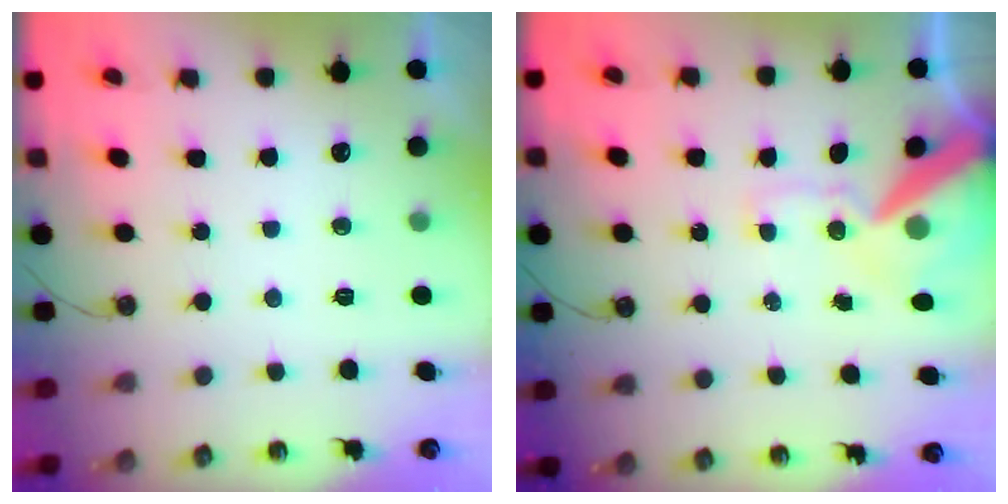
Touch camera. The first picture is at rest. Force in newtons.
{"total": 15.9, "press": 15.8, "slide": 2.3}